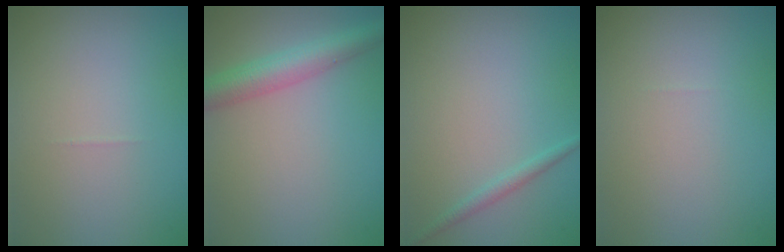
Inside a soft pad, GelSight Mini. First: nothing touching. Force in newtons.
{"total": 4.1, "press": 4.1, "slide": 0.0}
{"total": 1.1, "press": 1.1, "slide": 0.1}
{"total": 0.0}